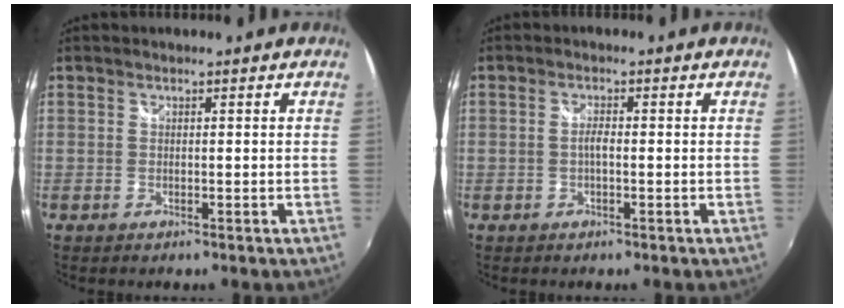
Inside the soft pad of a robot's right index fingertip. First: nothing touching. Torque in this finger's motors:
{"motor_torque": [0.43, 0.05, 0.16, 0.04]}